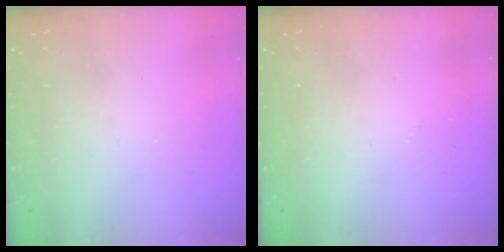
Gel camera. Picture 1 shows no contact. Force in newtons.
{"total": 3.3, "press": 3.3, "slide": 0.4}